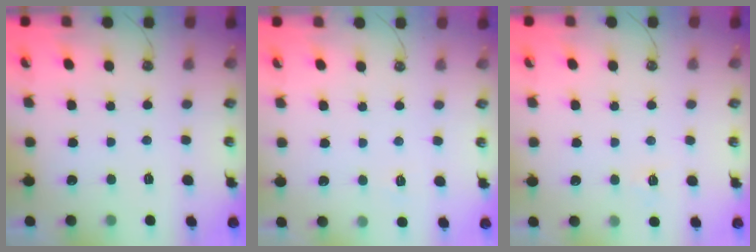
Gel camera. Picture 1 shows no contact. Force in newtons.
{"total": 3.6, "press": 3.6, "slide": 0.5}
{"total": 3.9, "press": 3.9, "slide": 0.5}